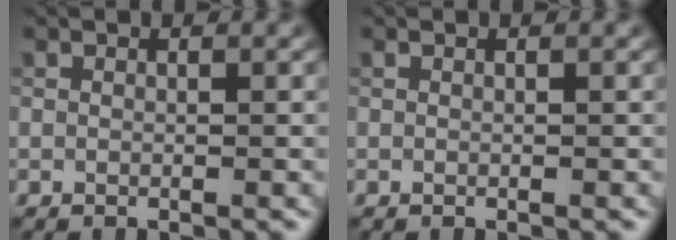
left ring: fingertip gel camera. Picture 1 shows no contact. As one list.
[{"total": 0.0}]